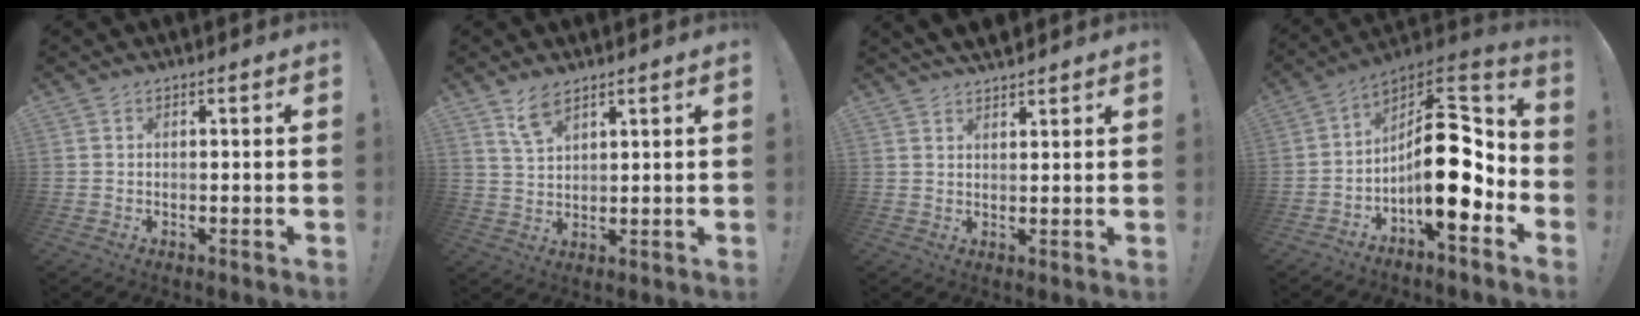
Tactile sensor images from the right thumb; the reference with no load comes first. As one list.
[{"total": 5.8, "force": [4.4, 2.2, 3.0], "torque": [-0.052, -0.020, 0.082]}, {"total": 3.8, "force": [3.4, 1.1, 1.1], "torque": [-0.020, -0.017, 0.065]}, {"total": 19.6, "force": [-3.3, 8.8, 17.2], "torque": [-0.260, 0.019, -0.044]}]